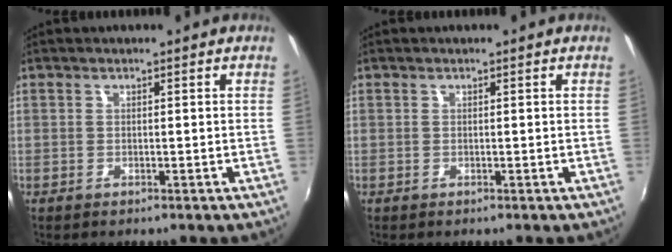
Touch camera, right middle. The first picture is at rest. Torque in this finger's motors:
{"motor_torque": [0.00, 0.00, 0.00, 0.00]}